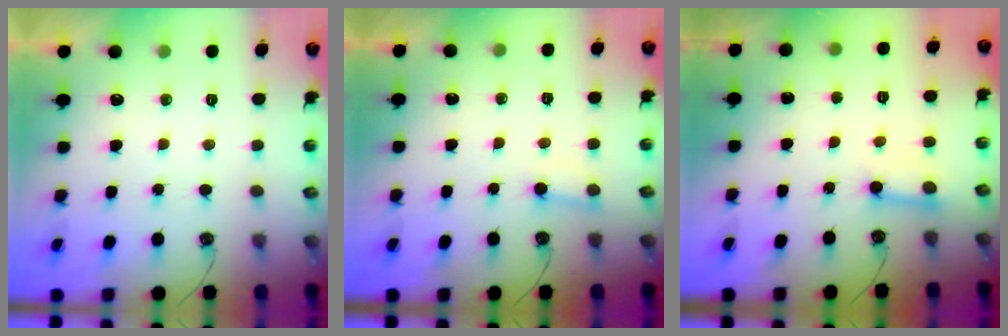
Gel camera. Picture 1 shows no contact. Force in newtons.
{"total": 3.6, "press": 3.6, "slide": 0.3}
{"total": 3.7, "press": 3.7, "slide": 0.3}